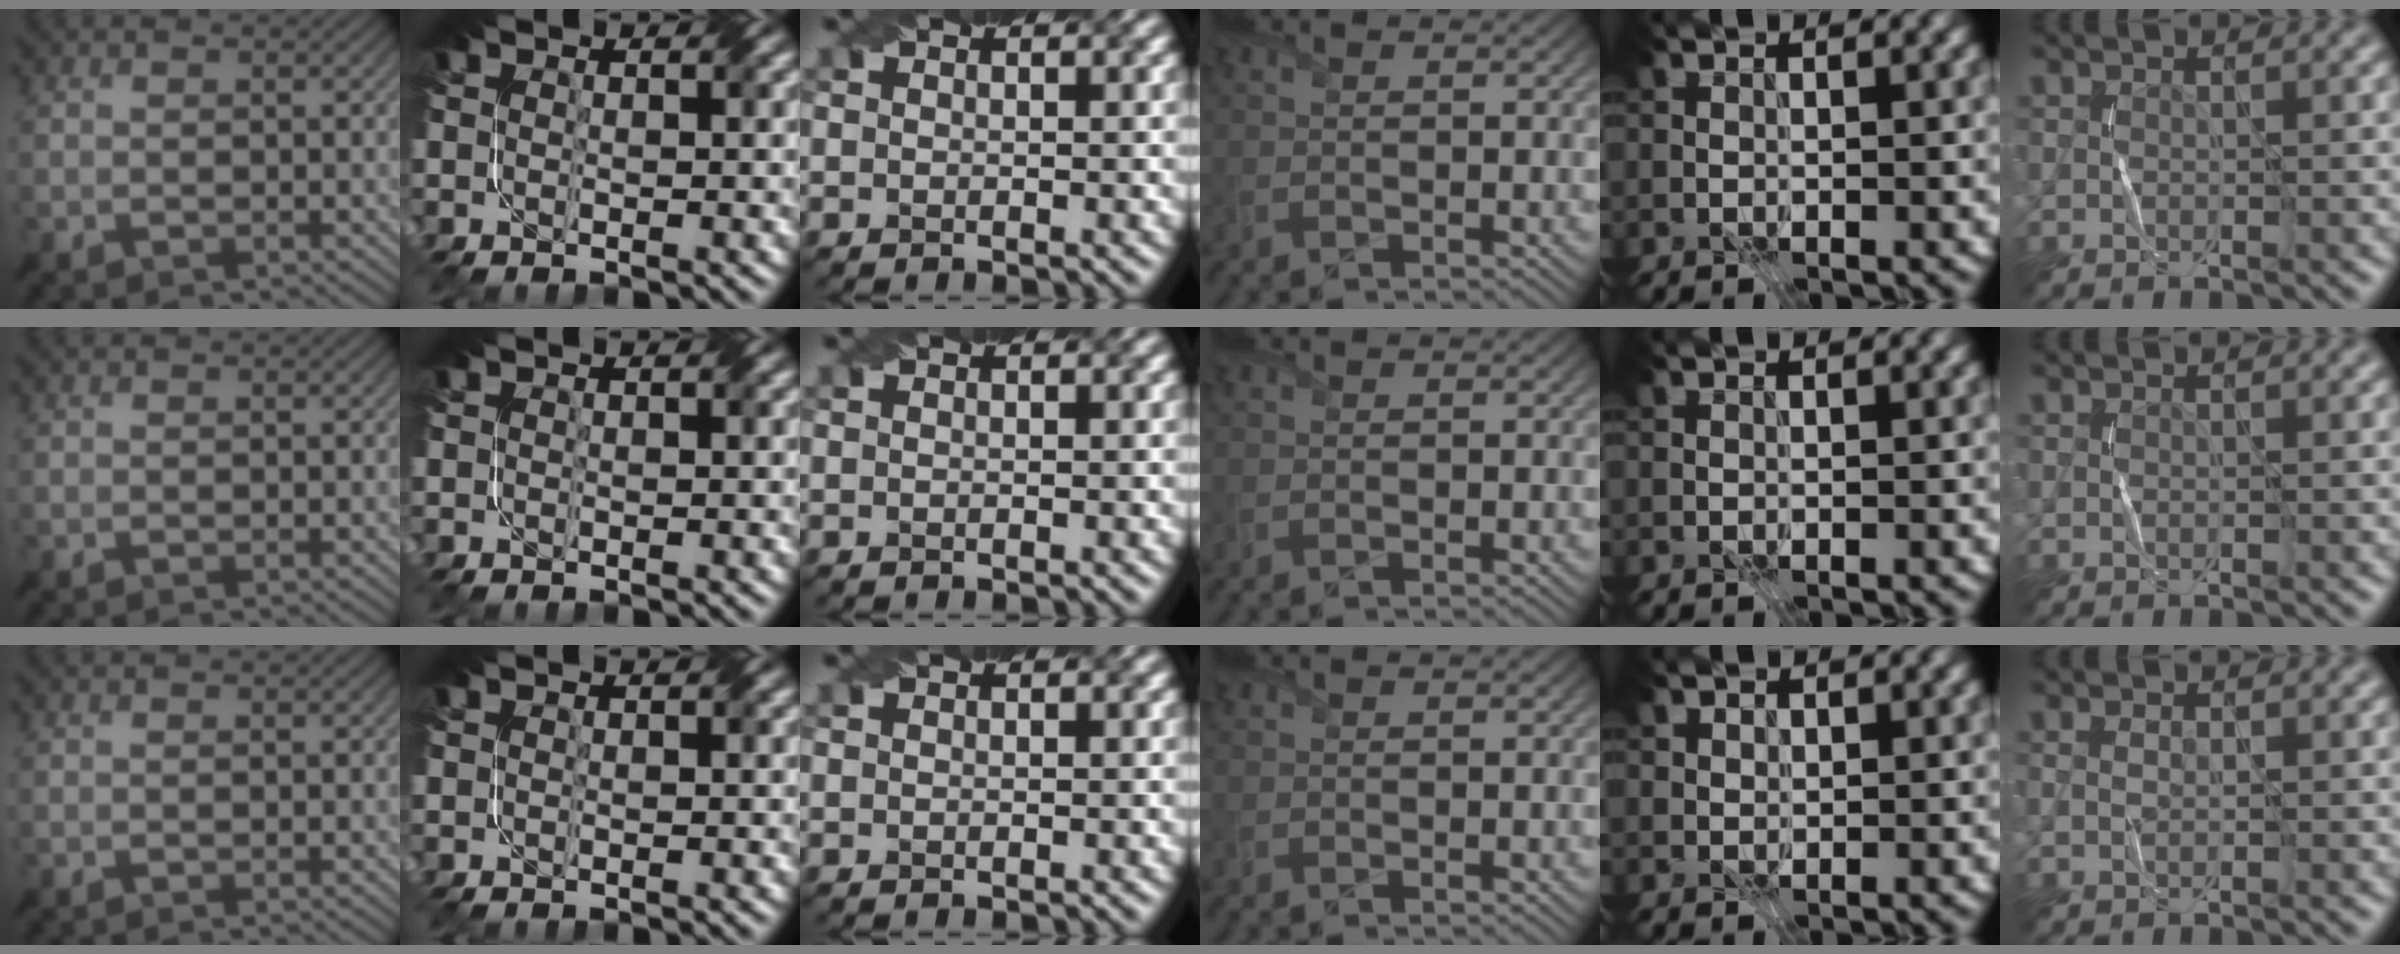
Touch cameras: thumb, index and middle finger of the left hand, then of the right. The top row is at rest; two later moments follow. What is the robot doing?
{"motion": "fold", "object": "file"}